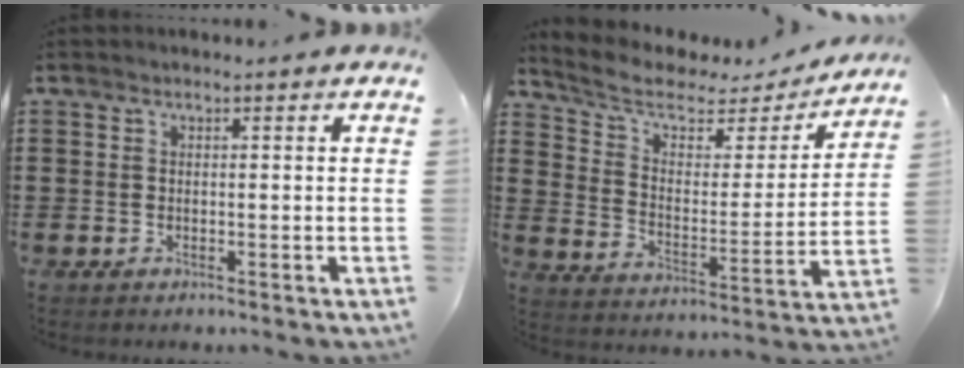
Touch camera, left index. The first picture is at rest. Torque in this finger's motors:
{"motor_torque": [1.08, -1.06, 0.23, 0.02]}